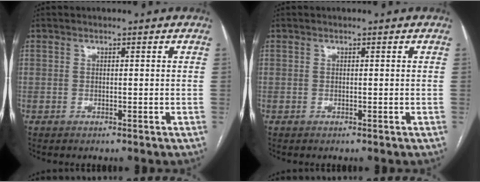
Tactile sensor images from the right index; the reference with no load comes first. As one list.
[{"total": 0.0}]